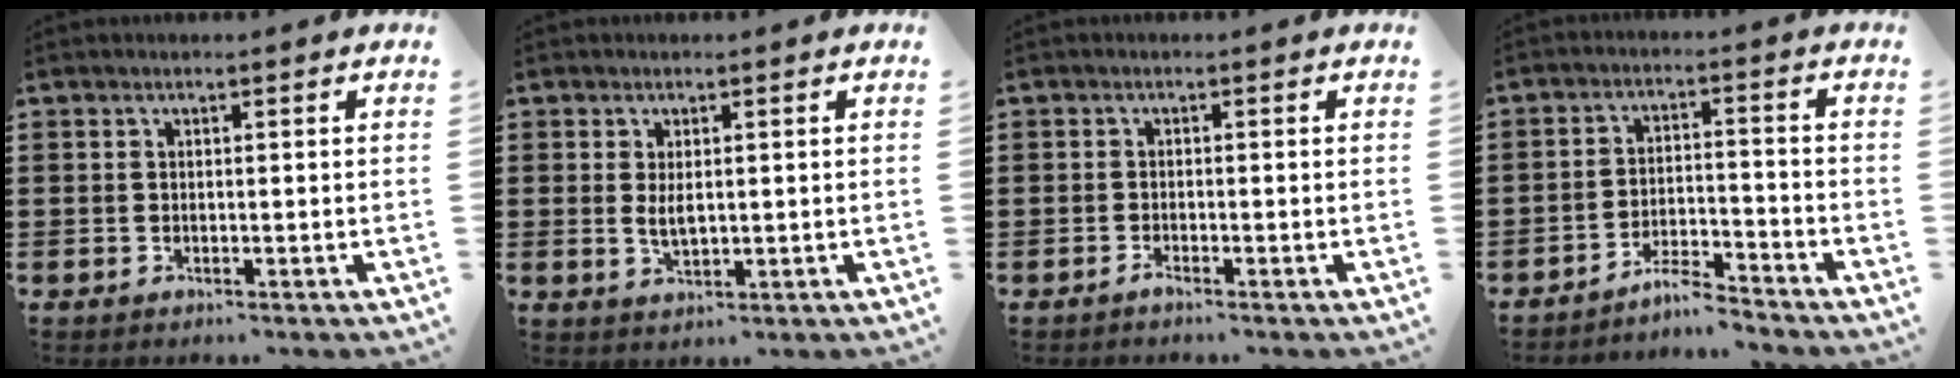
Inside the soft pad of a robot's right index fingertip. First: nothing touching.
{"total": 2.6, "force": [0.4, 1.1, 2.3], "torque": [-0.045, 0.003, 0.007]}
{"total": 0.8, "force": [-0.7, -0.1, 0.4], "torque": [-0.010, -0.006, -0.012]}
{"total": 4.8, "force": [-4.6, 0.2, 1.5], "torque": [-0.036, 0.000, -0.091]}